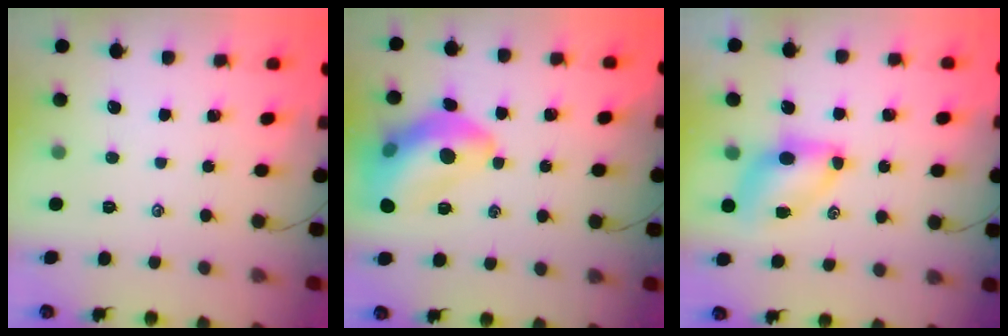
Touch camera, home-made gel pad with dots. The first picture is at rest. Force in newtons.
{"total": 15.9, "press": 15.7, "slide": 2.2}
{"total": 7.5, "press": 7.4, "slide": 1.4}